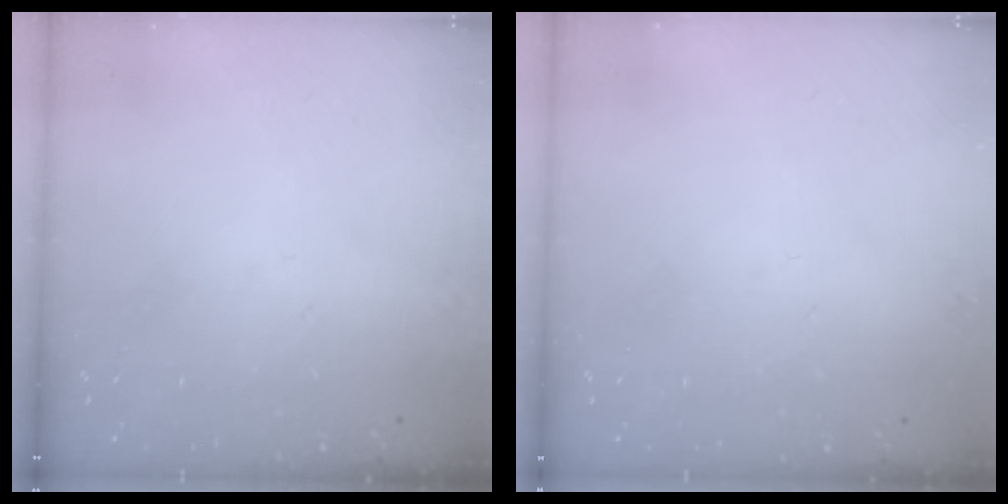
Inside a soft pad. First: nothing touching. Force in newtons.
{"total": 2.2, "press": 2.2, "slide": 0.1}